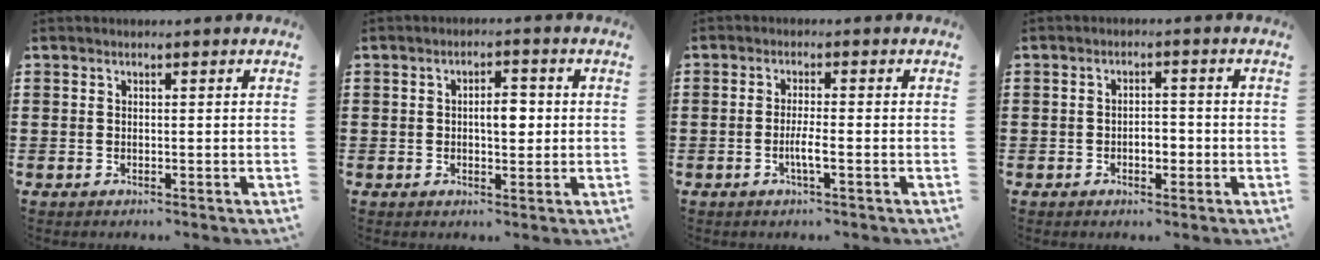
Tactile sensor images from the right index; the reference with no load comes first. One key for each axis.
{"total": 3.9, "fx": 0.1, "fy": 1.7, "fz": 3.5, "tx": -0.050, "ty": 0.000, "tz": -0.003}
{"total": 3.1, "fx": -1.2, "fy": 0.2, "fz": 2.9, "tx": -0.057, "ty": -0.006, "tz": -0.025}
{"total": 3.3, "fx": -1.1, "fy": 1.9, "fz": 2.4, "tx": -0.047, "ty": 0.005, "tz": -0.022}